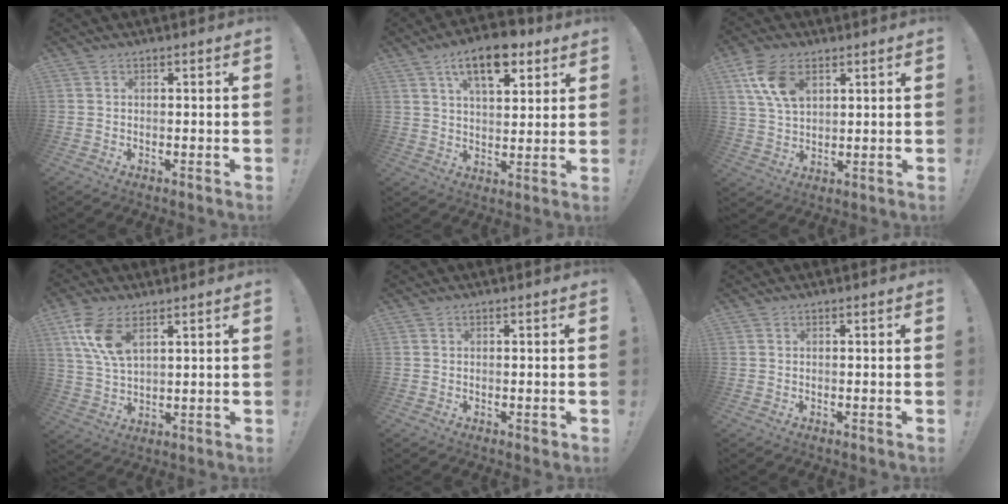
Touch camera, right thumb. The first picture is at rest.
{"total": 13.2, "force": [7.6, 6.0, 8.9], "torque": [-0.133, -0.030, 0.131]}
{"total": 11.2, "force": [5.4, 6.5, 7.3], "torque": [-0.152, -0.007, 0.104]}
{"total": 10.4, "force": [5.5, 5.1, 7.2], "torque": [-0.161, -0.011, 0.105]}
{"total": 0.8, "force": [0.0, 0.6, 0.5], "torque": [-0.009, 0.003, 0.000]}
{"total": 0.0}